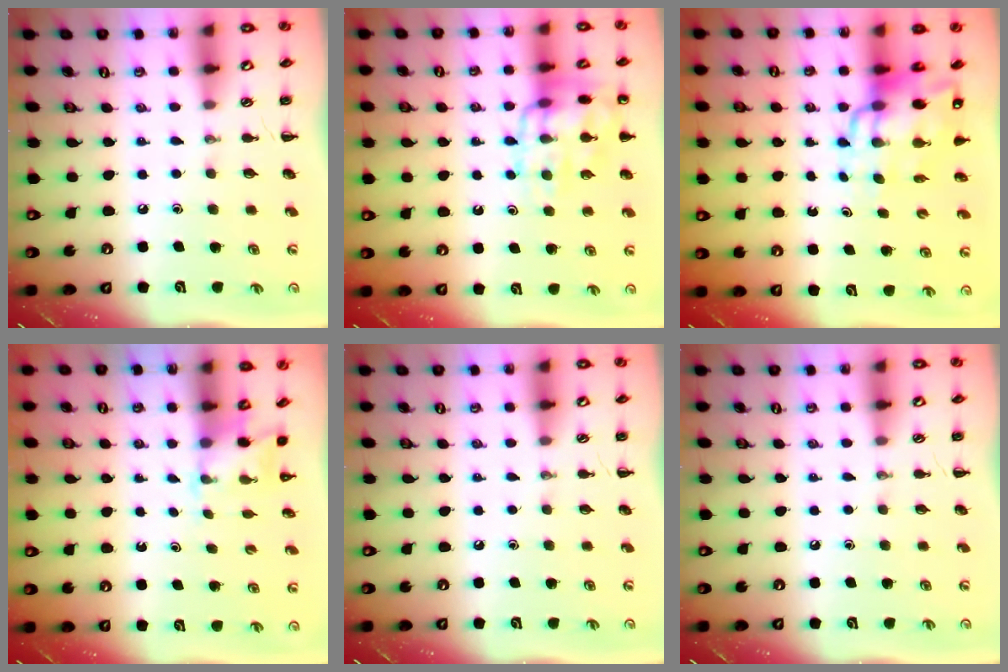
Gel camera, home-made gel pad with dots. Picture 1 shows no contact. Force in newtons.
{"total": 14.7, "press": 14.6, "slide": 1.6}
{"total": 14.0, "press": 13.2, "slide": 4.4}
{"total": 1.9, "press": 1.8, "slide": 0.6}
{"total": 0.0}
{"total": 0.0}